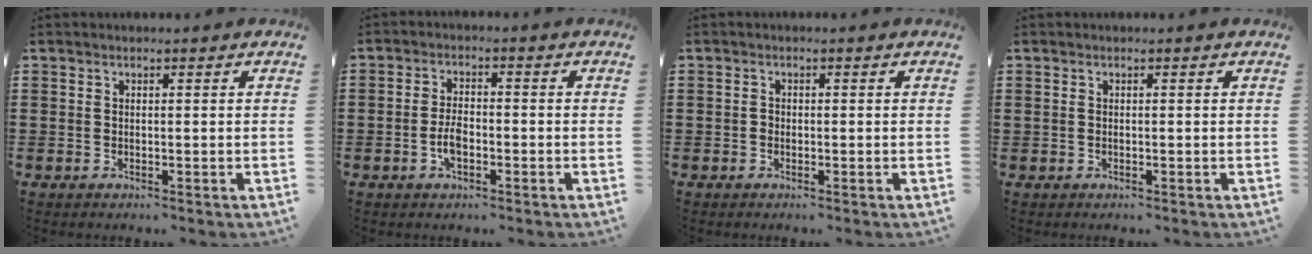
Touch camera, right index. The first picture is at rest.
{"total": 3.8, "force": [-1.3, 1.8, 3.1], "torque": [-0.070, 0.001, -0.028]}
{"total": 0.7, "force": [-0.4, 0.5, 0.3], "torque": [-0.007, 0.001, -0.008]}
{"total": 0.0}